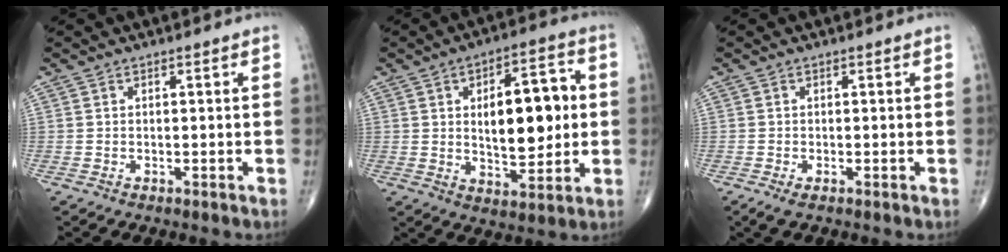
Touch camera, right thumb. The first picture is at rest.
{"total": 15.1, "force": [1.6, 7.2, 13.2], "torque": [-0.164, 0.006, 0.027]}
{"total": 1.3, "force": [-0.7, 0.4, 1.1], "torque": [-0.030, -0.006, -0.016]}